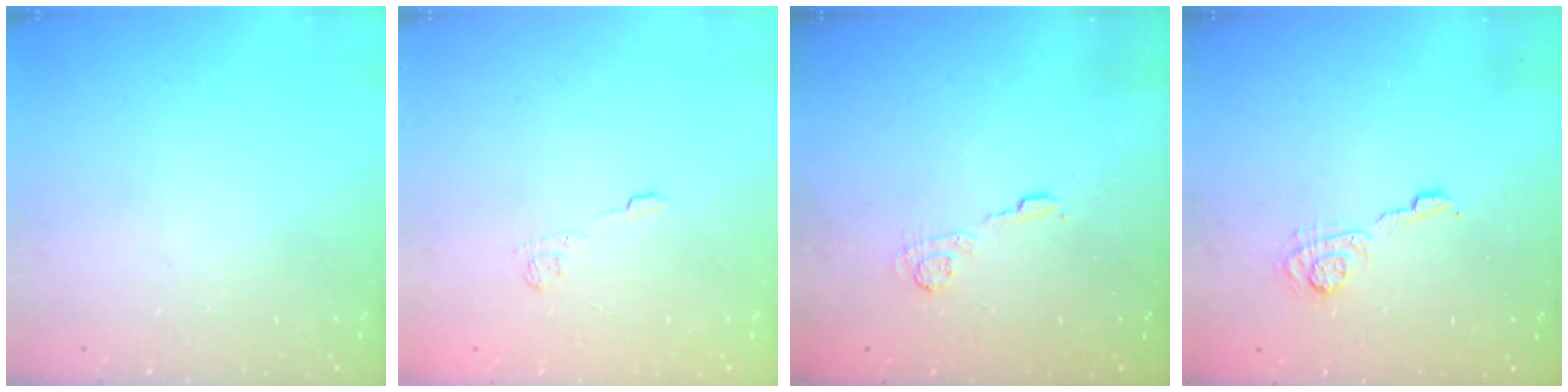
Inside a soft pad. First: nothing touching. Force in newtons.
{"total": 5.0, "press": 4.9, "slide": 1.3}
{"total": 4.1, "press": 3.8, "slide": 1.4}
{"total": 5.3, "press": 5.2, "slide": 0.8}